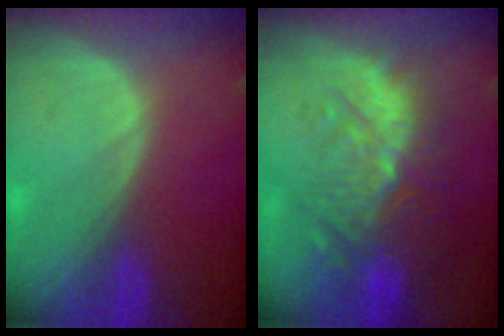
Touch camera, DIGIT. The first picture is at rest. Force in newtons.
{"total": 11.1, "press": 9.9, "slide": 5.0}